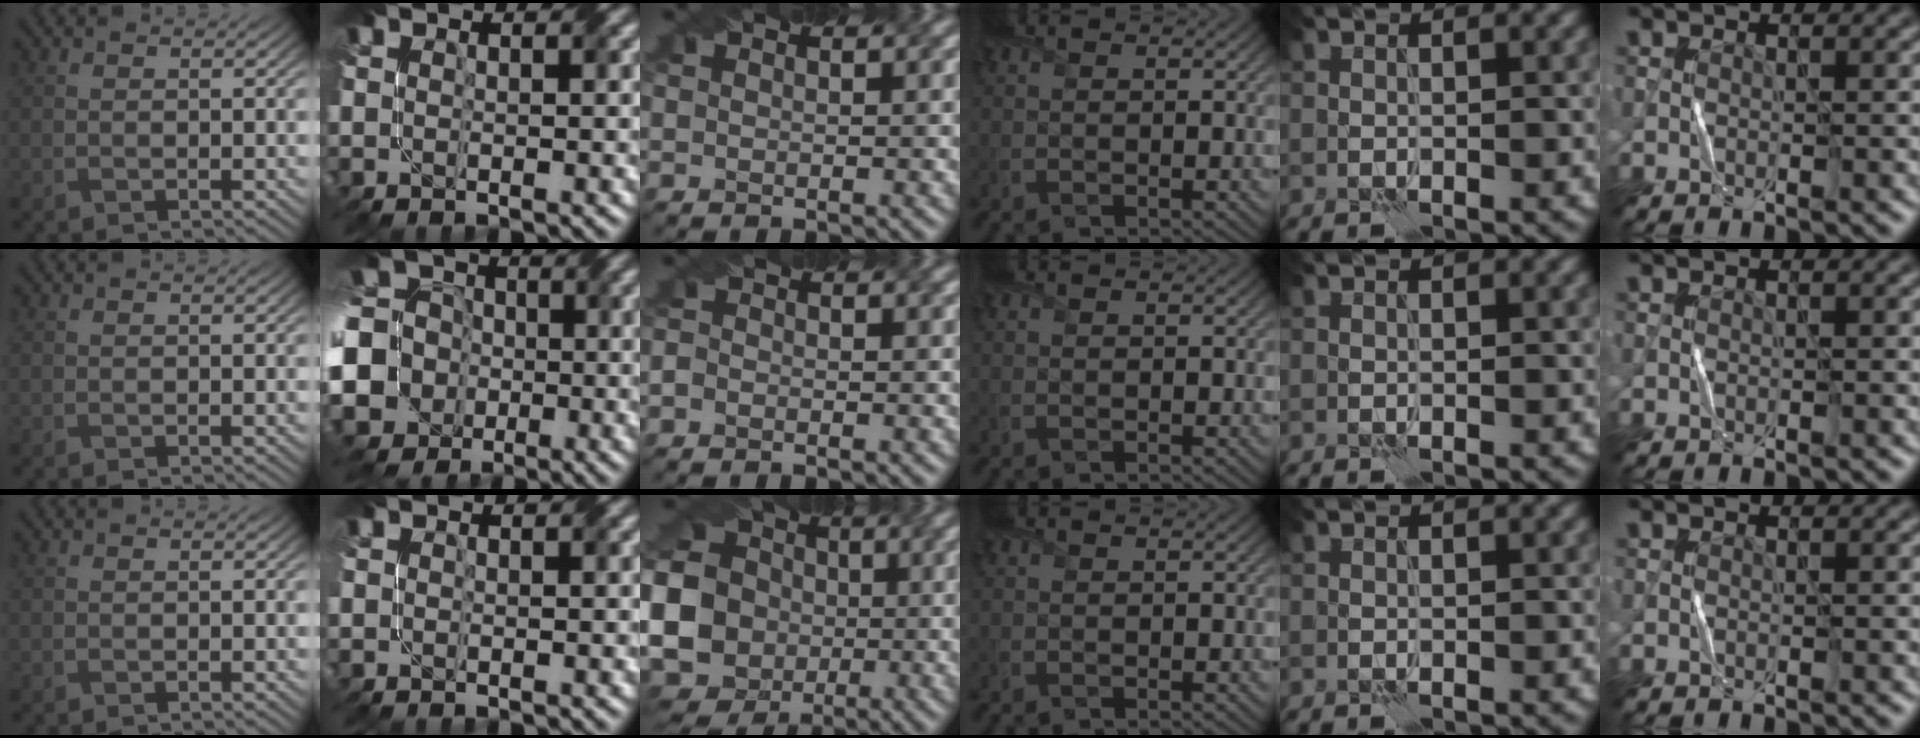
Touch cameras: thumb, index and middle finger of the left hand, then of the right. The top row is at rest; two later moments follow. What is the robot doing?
{"motion": "fold", "object": "paper"}